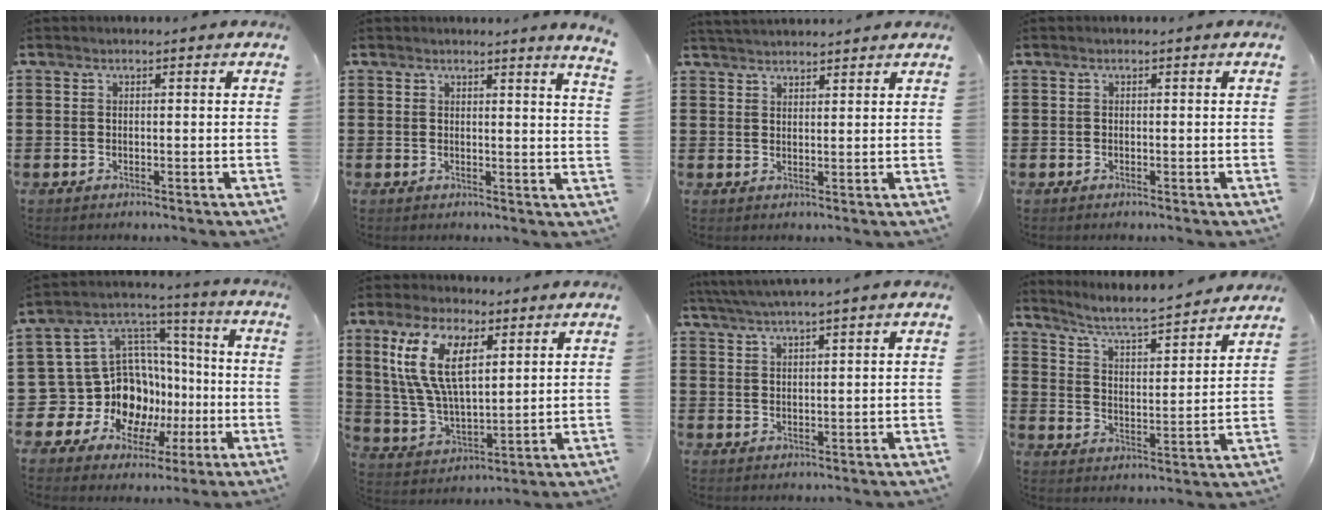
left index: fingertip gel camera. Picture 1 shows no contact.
{"total": 2.2, "force": [1.9, -0.9, 0.5], "torque": [-0.014, -0.009, 0.035]}
{"total": 2.3, "force": [2.3, -0.2, -0.1], "torque": [-0.005, -0.004, 0.045]}
{"total": 0.0}
{"total": 13.7, "force": [-3.2, 12.5, 4.7], "torque": [-0.140, -0.024, -0.031]}
{"total": 12.2, "force": [5.5, 5.7, 9.3], "torque": [-0.199, 0.012, 0.104]}
{"total": 2.9, "force": [2.7, -0.6, 1.0], "torque": [-0.027, -0.006, 0.049]}
{"total": 4.6, "force": [4.2, 0.0, 1.8], "torque": [-0.058, -0.039, 0.062]}